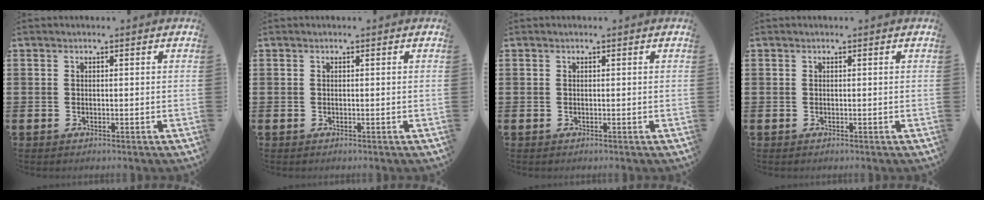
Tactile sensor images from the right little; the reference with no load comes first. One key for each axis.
{"total": 0.0}
{"total": 0.0}
{"total": 0.0}